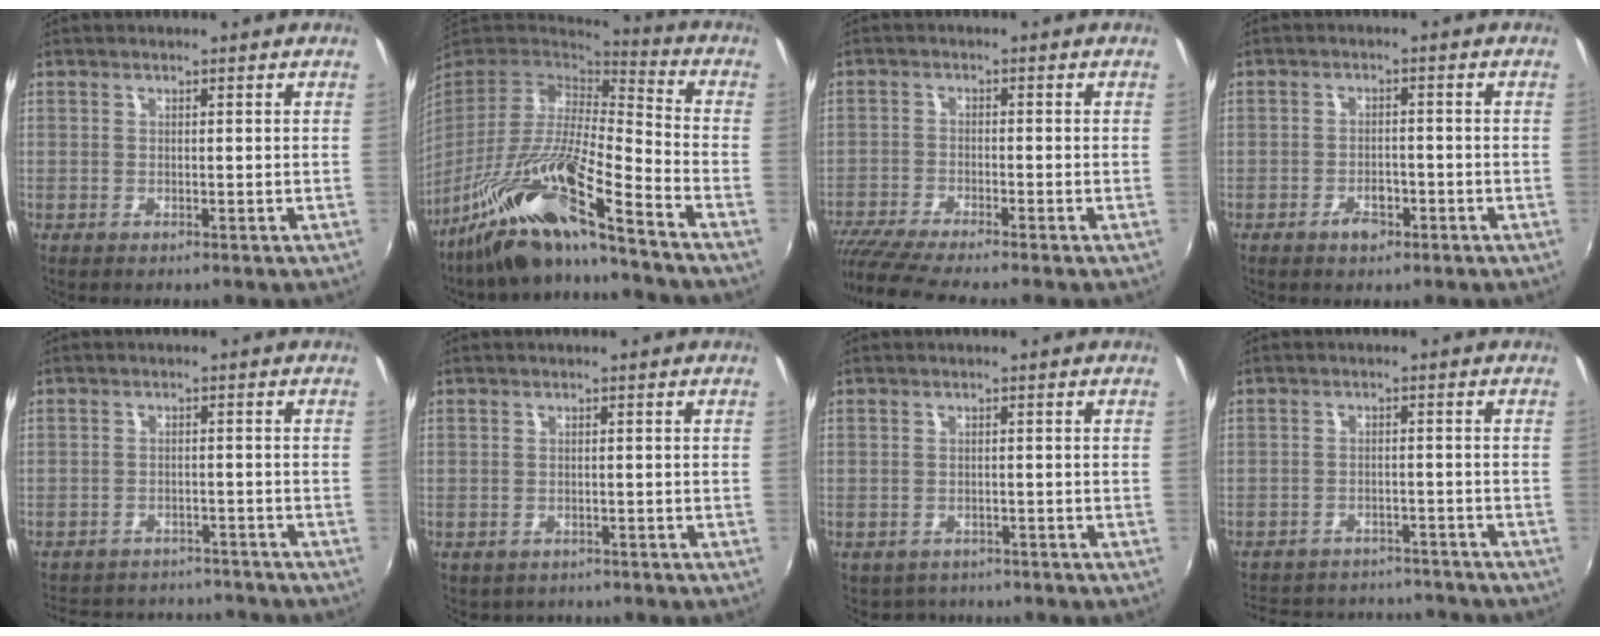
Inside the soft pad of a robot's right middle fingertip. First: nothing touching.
{"total": 17.1, "force": [-12.3, 0.8, 11.8], "torque": [-0.210, -0.024, -0.242]}
{"total": 9.3, "force": [-8.1, -0.3, 4.4], "torque": [-0.107, -0.041, -0.144]}
{"total": 3.2, "force": [-2.1, 1.8, 1.7], "torque": [-0.035, 0.001, -0.033]}
{"total": 12.2, "force": [-10.7, 5.0, 3.2], "torque": [-0.079, 0.027, -0.142]}
{"total": 2.0, "force": [-1.3, 1.5, 0.3], "torque": [-0.012, -0.006, -0.016]}
{"total": 3.1, "force": [-2.4, 1.9, 0.3], "torque": [-0.013, -0.009, -0.033]}
{"total": 14.1, "force": [-12.2, 5.8, 4.0], "torque": [-0.099, 0.032, -0.160]}